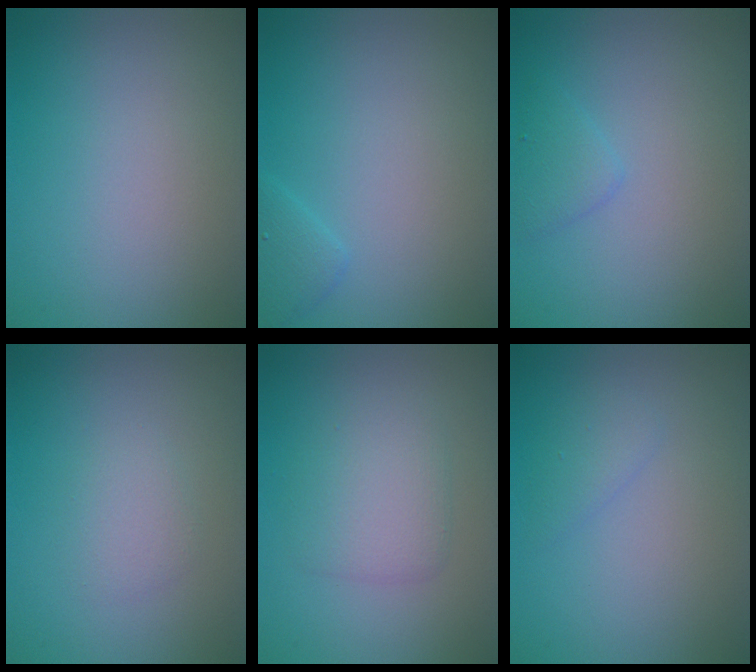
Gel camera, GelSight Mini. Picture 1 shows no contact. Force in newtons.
{"total": 1.3, "press": 1.3, "slide": 0.2}
{"total": 1.5, "press": 1.5, "slide": 0.1}
{"total": 1.5, "press": 1.5, "slide": 0.0}
{"total": 2.8, "press": 2.8, "slide": 0.1}
{"total": 1.1, "press": 1.1, "slide": 0.0}